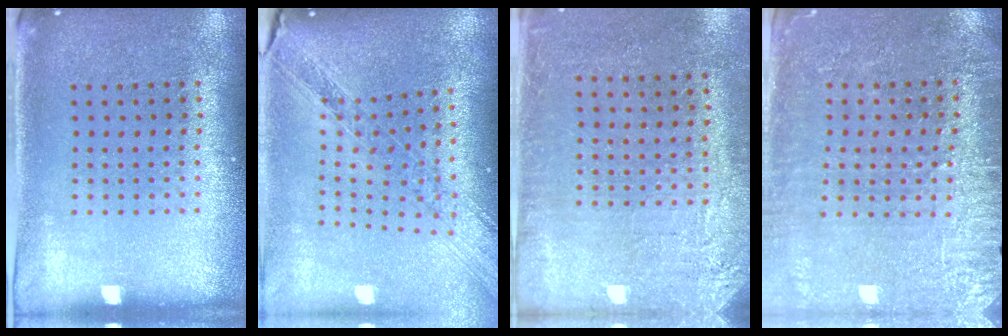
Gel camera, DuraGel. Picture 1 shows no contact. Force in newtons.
{"total": 1.4, "press": 1.3, "slide": 0.5}
{"total": 2.8, "press": 2.6, "slide": 1.1}
{"total": 2.9, "press": 2.8, "slide": 0.9}